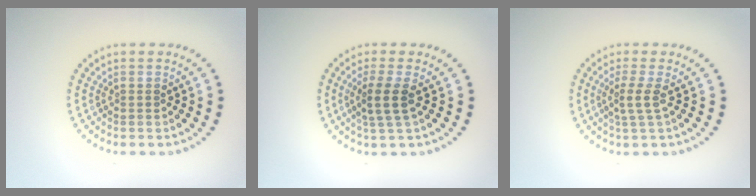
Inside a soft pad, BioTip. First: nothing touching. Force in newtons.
{"total": 2.6, "press": 2.1, "slide": 1.5}
{"total": 2.1, "press": 1.5, "slide": 1.4}